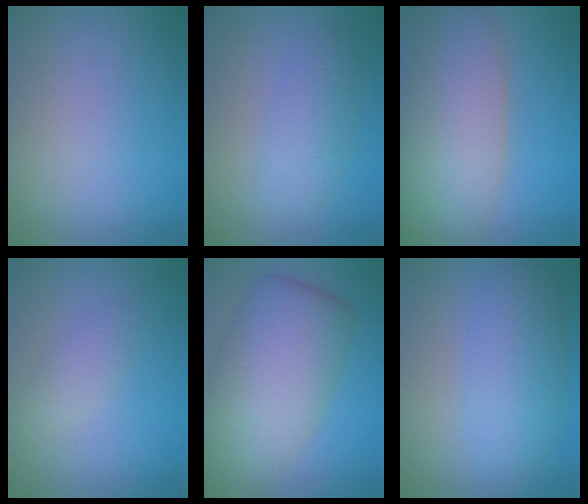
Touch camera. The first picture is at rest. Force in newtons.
{"total": 3.0, "press": 3.0, "slide": 0.1}
{"total": 10.2, "press": 10.1, "slide": 0.9}
{"total": 1.6, "press": 1.6, "slide": 0.1}
{"total": 10.3, "press": 10.3, "slide": 0.6}
{"total": 5.1, "press": 5.1, "slide": 0.1}